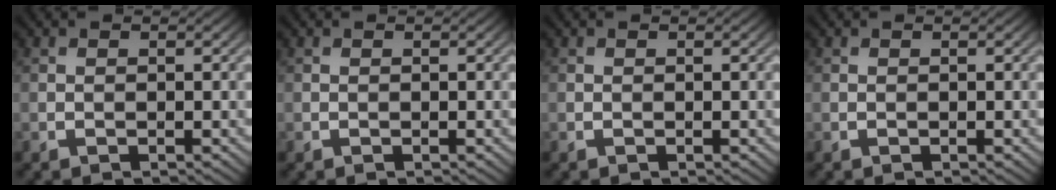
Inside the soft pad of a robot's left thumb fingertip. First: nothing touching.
{"total": 0.0}
{"total": 0.0}
{"total": 0.0}